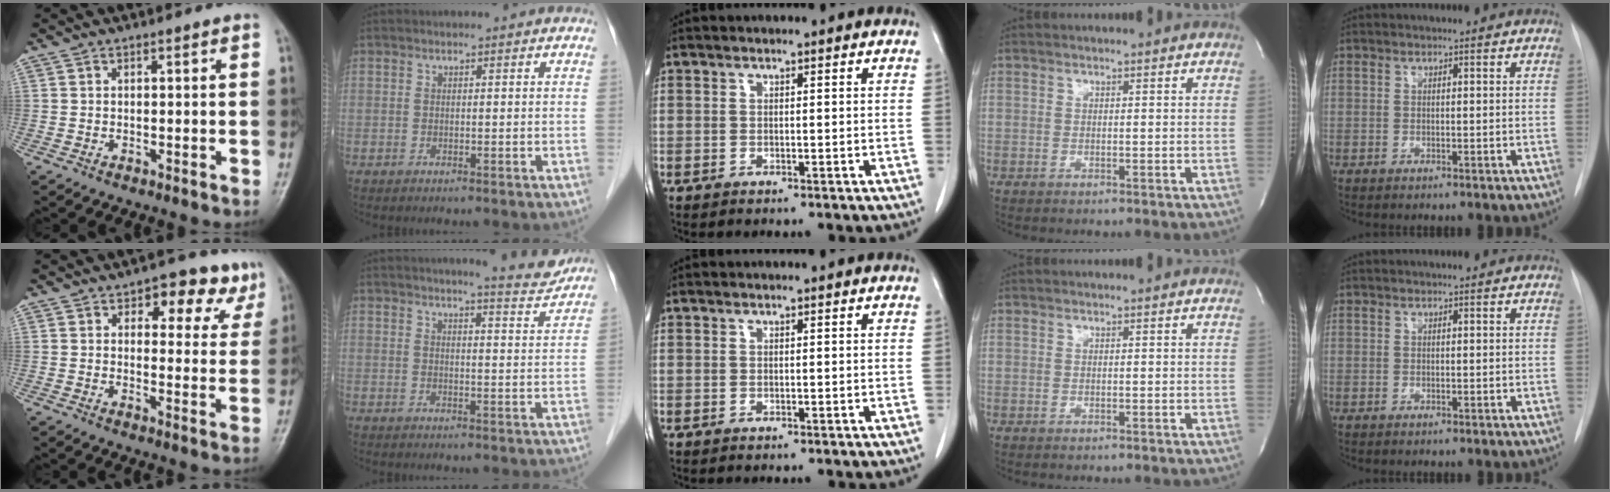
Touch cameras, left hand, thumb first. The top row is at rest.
{"thumb": {"total": 9.9, "force": [6.1, 5.7, 5.4], "torque": [-0.018, -0.026, 0.064]}, "index": {"total": 6.1, "force": [5.8, -0.1, 1.9], "torque": [-0.033, -0.020, 0.066]}}